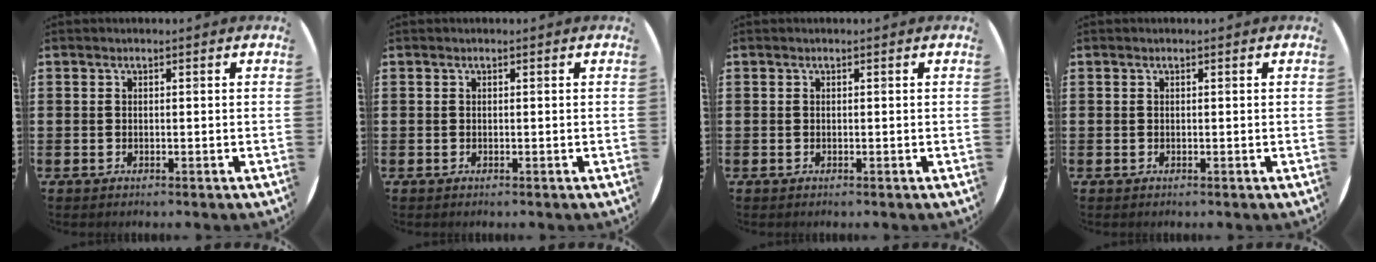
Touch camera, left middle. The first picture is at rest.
{"total": 0.0}
{"total": 0.0}
{"total": 0.0}